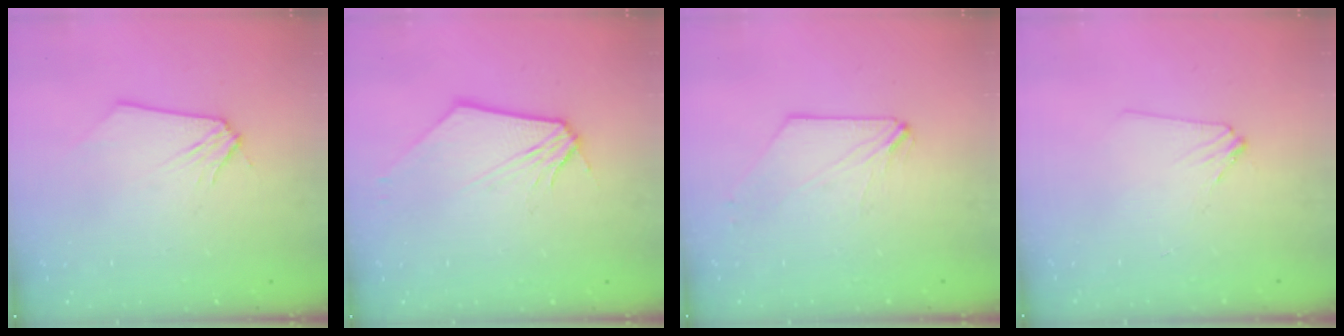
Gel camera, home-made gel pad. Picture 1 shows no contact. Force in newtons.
{"total": 1.8, "press": 1.8, "slide": 0.3}
{"total": 1.4, "press": 1.4, "slide": 0.2}
{"total": 2.3, "press": 2.3, "slide": 0.2}